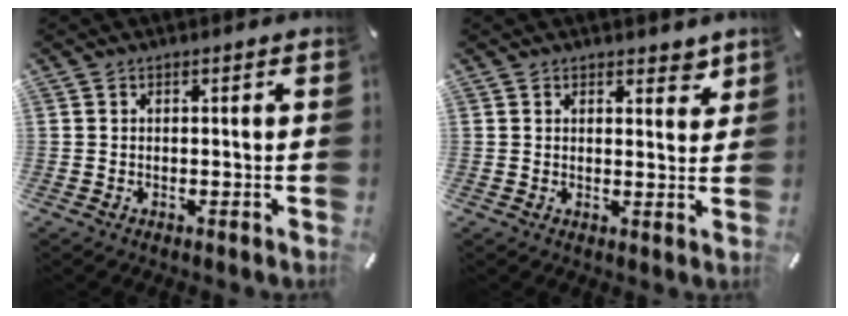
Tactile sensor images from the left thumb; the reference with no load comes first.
{"total": 3.3, "force": [2.5, 1.9, 0.9], "torque": [0.002, -0.014, 0.041]}